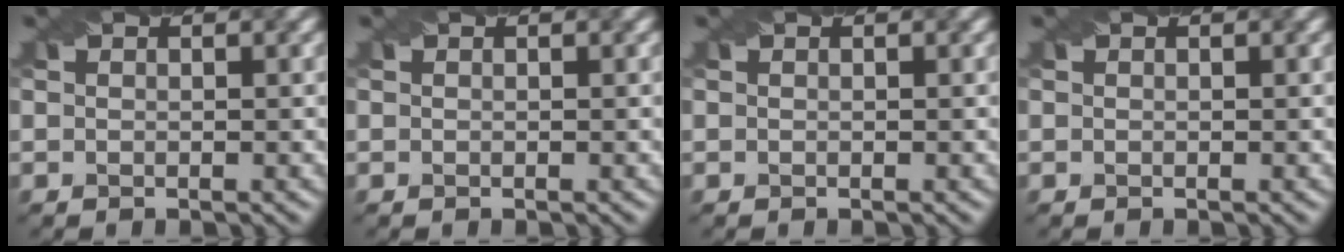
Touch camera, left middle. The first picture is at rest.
{"total": 0.0}
{"total": 0.0}
{"total": 0.0}